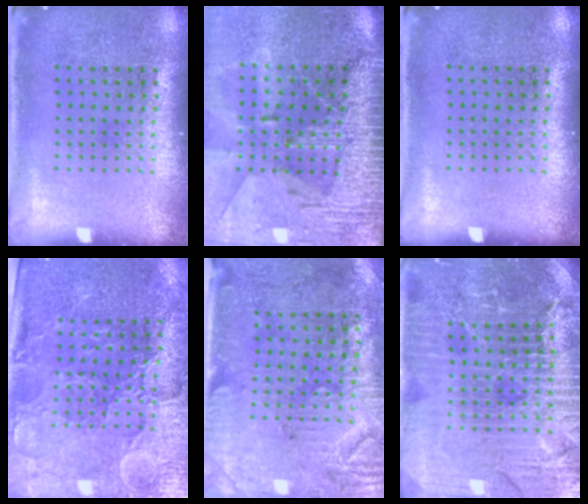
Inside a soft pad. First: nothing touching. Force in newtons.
{"total": 4.0, "press": 3.5, "slide": 2.0}
{"total": 0.0}
{"total": 3.6, "press": 3.3, "slide": 1.4}
{"total": 3.1, "press": 2.6, "slide": 1.6}
{"total": 4.9, "press": 4.5, "slide": 1.8}